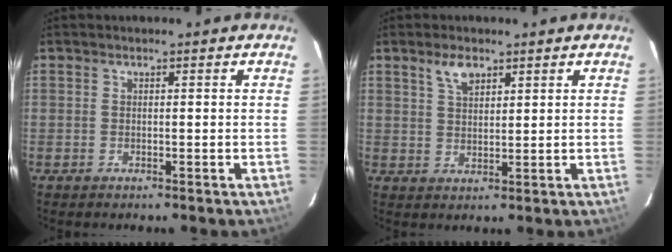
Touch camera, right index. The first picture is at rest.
{"total": 4.0, "force": [2.6, 1.8, 2.4], "torque": [-0.044, 0.006, 0.049]}